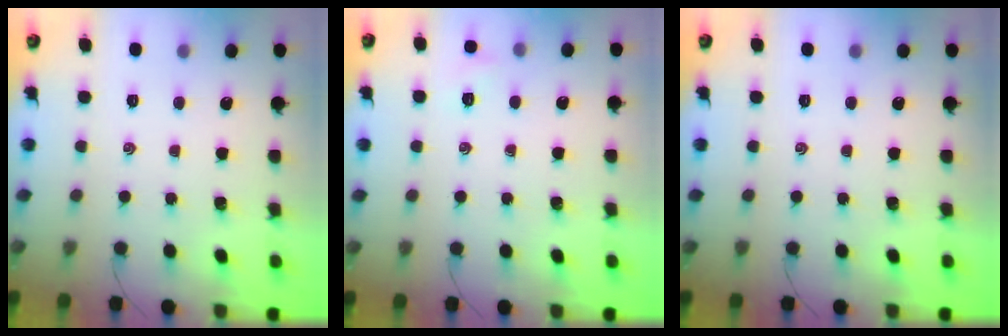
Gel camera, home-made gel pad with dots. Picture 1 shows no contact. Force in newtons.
{"total": 3.8, "press": 3.7, "slide": 1.0}
{"total": 0.0}